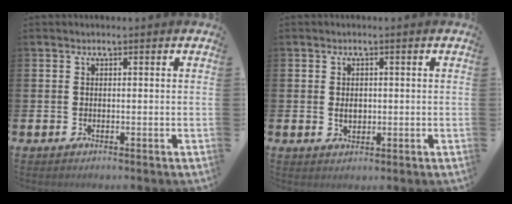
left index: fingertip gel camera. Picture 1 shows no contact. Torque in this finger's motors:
{"motor_torque": [0.49, 0.01, 0.02, 0.04]}